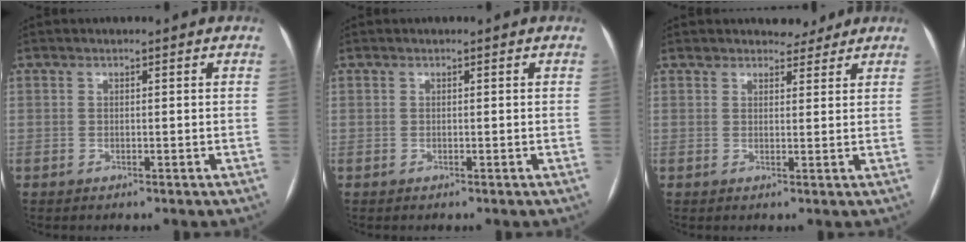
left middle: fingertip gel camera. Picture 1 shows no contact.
{"total": 0.0}
{"total": 2.9, "force": [2.6, 1.2, 0.1], "torque": [0.002, -0.003, 0.034]}